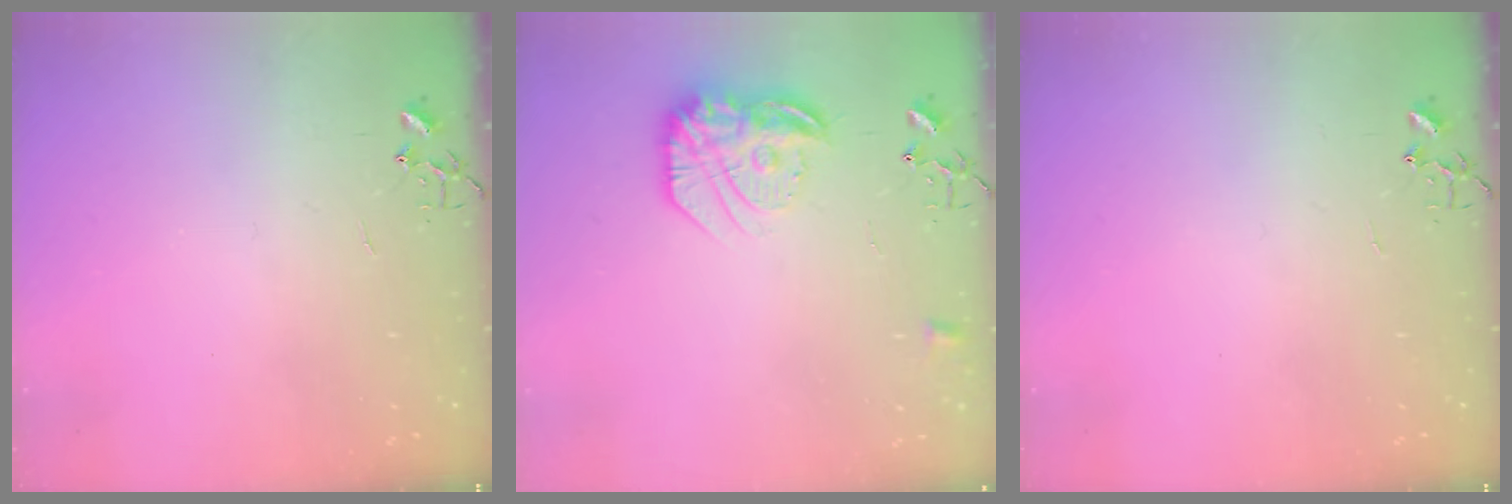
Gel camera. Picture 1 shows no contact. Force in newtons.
{"total": 18.3, "press": 18.2, "slide": 1.3}
{"total": 0.0}